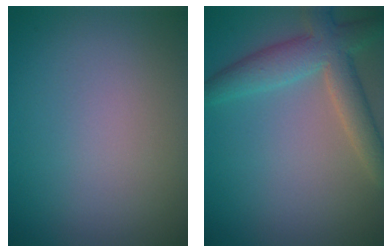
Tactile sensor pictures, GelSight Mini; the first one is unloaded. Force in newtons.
{"total": 4.8, "press": 4.8, "slide": 0.1}